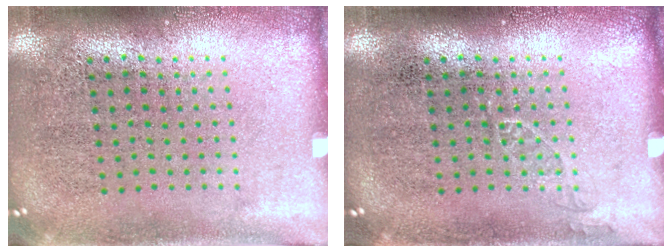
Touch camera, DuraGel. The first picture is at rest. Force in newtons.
{"total": 0.7, "press": 0.7, "slide": 0.1}